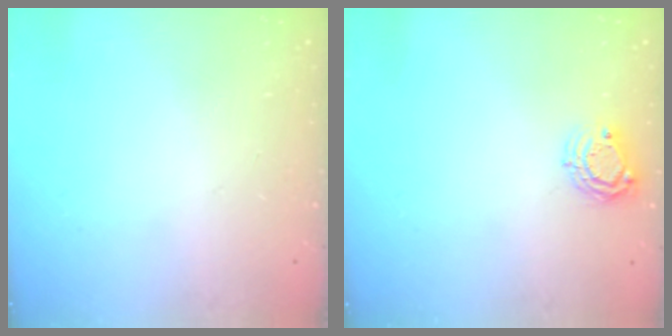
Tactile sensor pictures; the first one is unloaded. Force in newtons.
{"total": 6.6, "press": 6.6, "slide": 0.1}